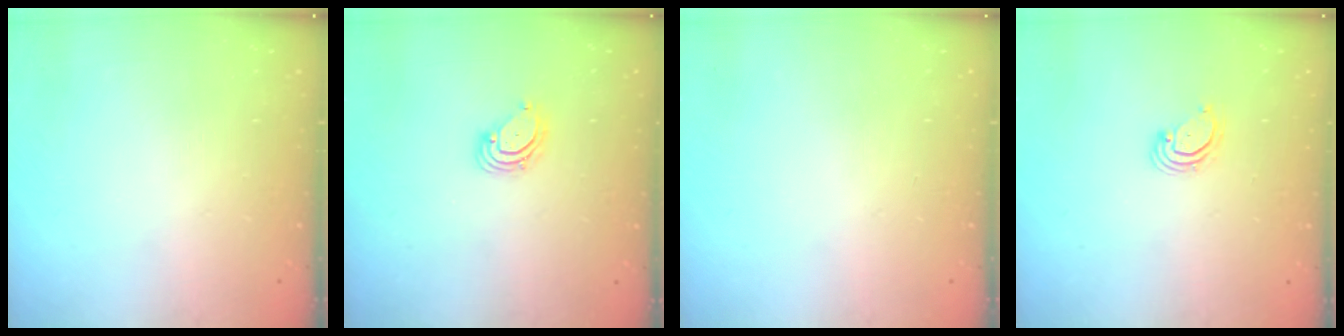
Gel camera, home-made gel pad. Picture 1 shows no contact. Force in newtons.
{"total": 3.4, "press": 3.4, "slide": 0.3}
{"total": 0.0}
{"total": 3.0, "press": 3.0, "slide": 0.3}